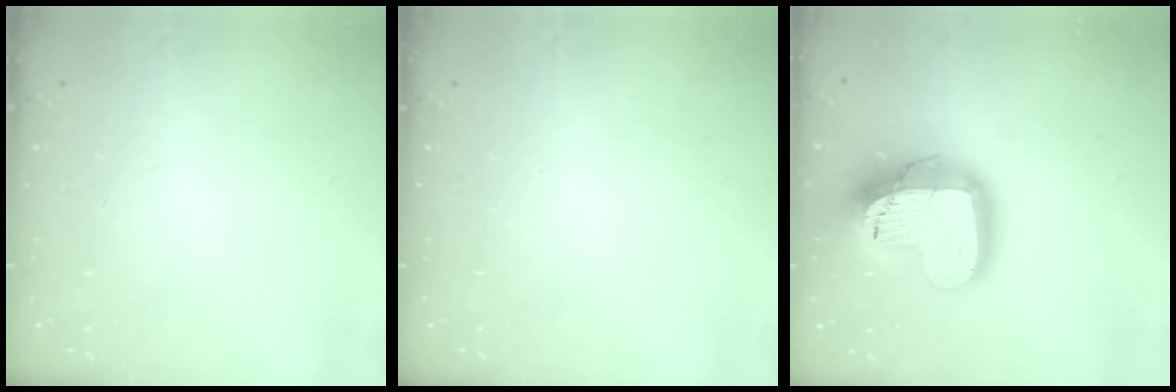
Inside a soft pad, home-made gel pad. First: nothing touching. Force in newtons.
{"total": 0.0}
{"total": 20.1, "press": 20.0, "slide": 1.6}